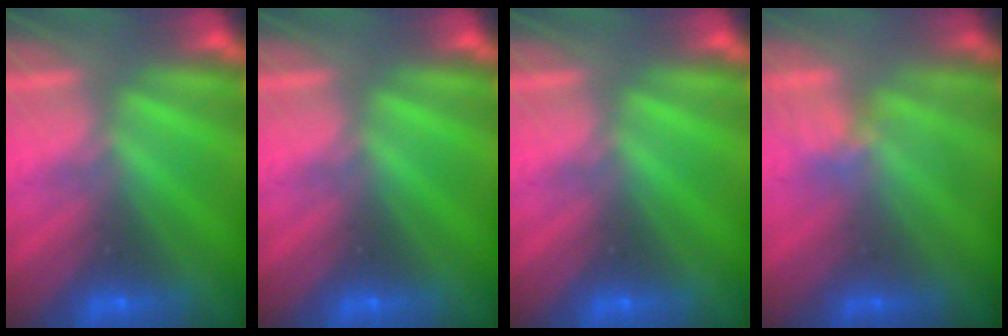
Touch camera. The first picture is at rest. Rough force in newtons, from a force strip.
{"total": 0.0}
{"total": 0.0}
{"total": 2.3}